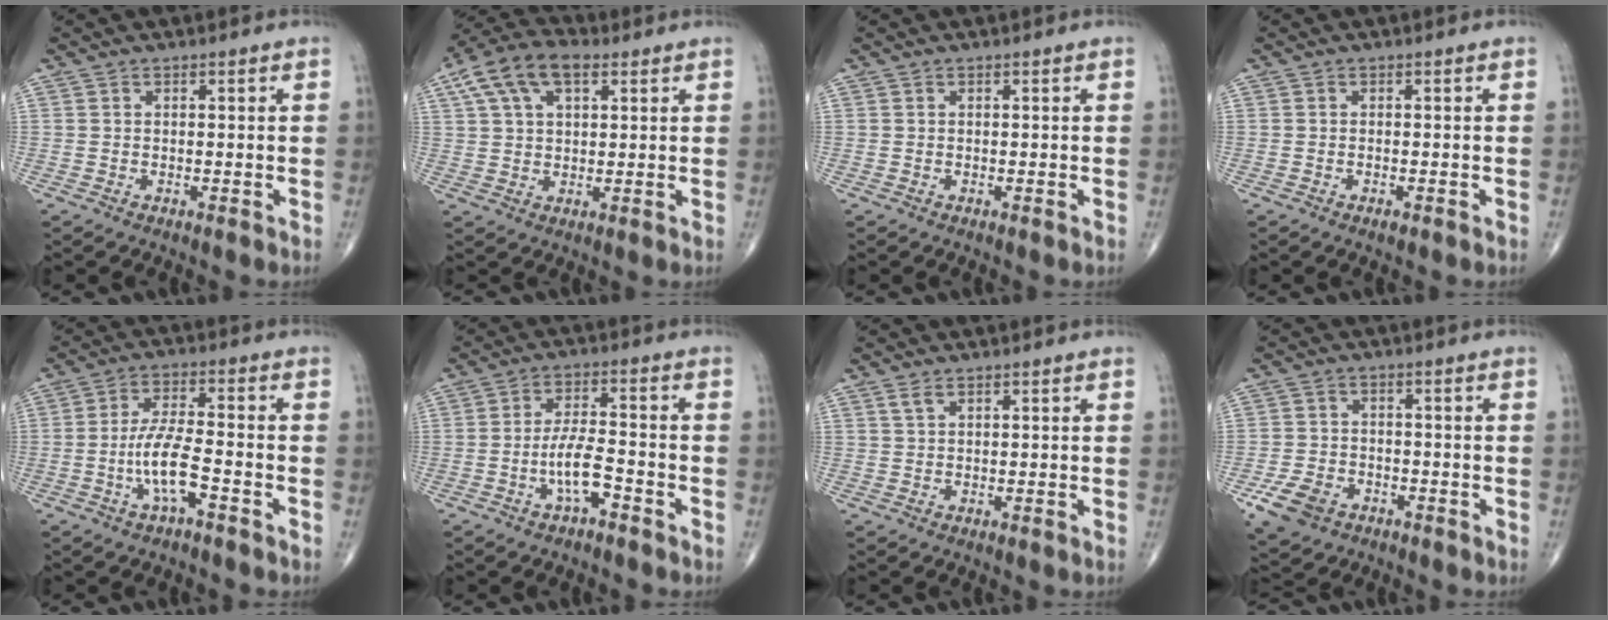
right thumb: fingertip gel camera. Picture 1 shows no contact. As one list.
[{"total": 11.6, "force": [5.1, 6.2, 8.3], "torque": [-0.153, 0.017, 0.089]}, {"total": 0.0}, {"total": 0.9, "force": [-0.6, 0.3, 0.7], "torque": [-0.011, -0.001, -0.009]}, {"total": 8.0, "force": [-3.1, 2.2, 7.1], "torque": [-0.146, 0.028, -0.057]}, {"total": 6.5, "force": [-3.0, 2.2, 5.3], "torque": [-0.102, 0.029, -0.054]}, {"total": 1.4, "force": [0.9, 0.5, 0.9], "torque": [-0.019, 0.004, 0.022]}, {"total": 7.2, "force": [-3.7, 5.1, 3.6], "torque": [-0.069, 0.015, -0.062]}]